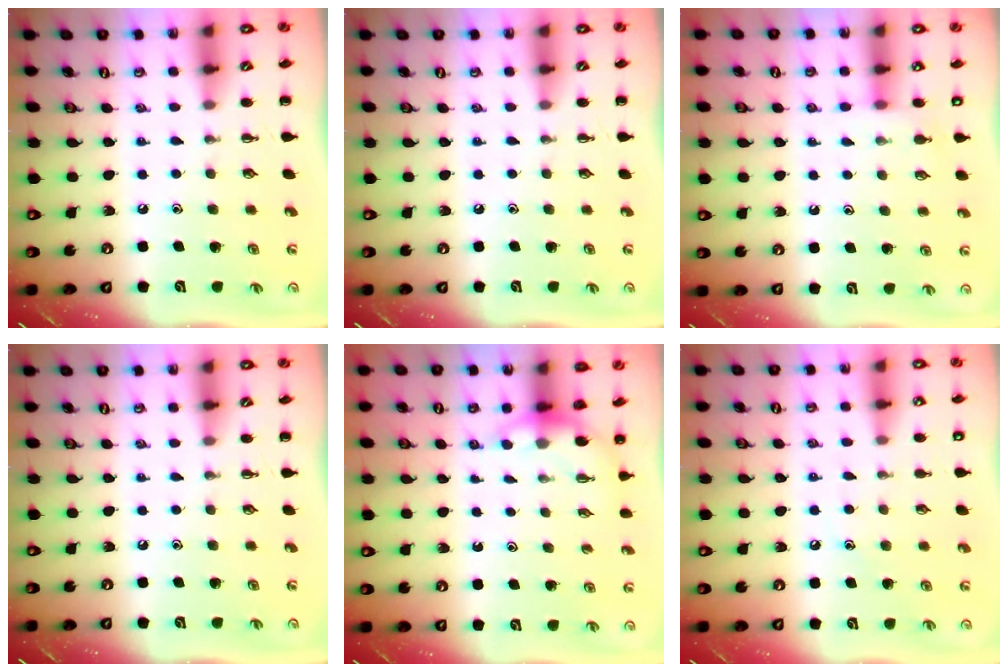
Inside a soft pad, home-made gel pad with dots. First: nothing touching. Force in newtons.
{"total": 0.0}
{"total": 4.4, "press": 4.2, "slide": 1.4}
{"total": 0.0}
{"total": 4.3, "press": 4.2, "slide": 1.0}
{"total": 7.1, "press": 7.0, "slide": 1.2}